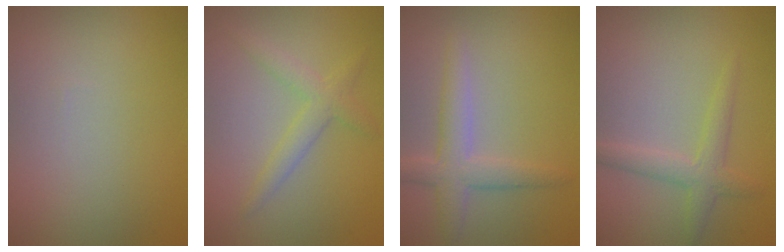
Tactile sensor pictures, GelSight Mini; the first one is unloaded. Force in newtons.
{"total": 2.4, "press": 2.4, "slide": 0.2}
{"total": 3.2, "press": 3.2, "slide": 0.2}
{"total": 1.8, "press": 1.8, "slide": 0.1}